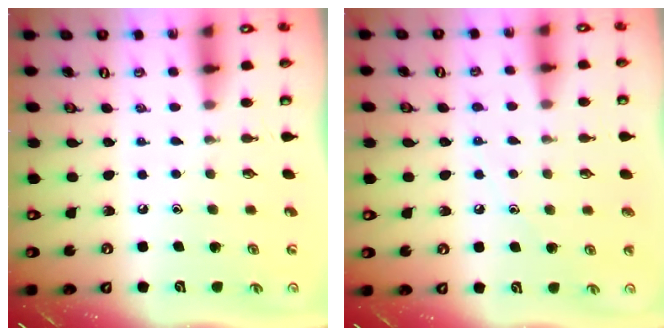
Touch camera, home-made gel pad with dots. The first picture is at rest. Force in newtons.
{"total": 5.7, "press": 5.6, "slide": 0.6}